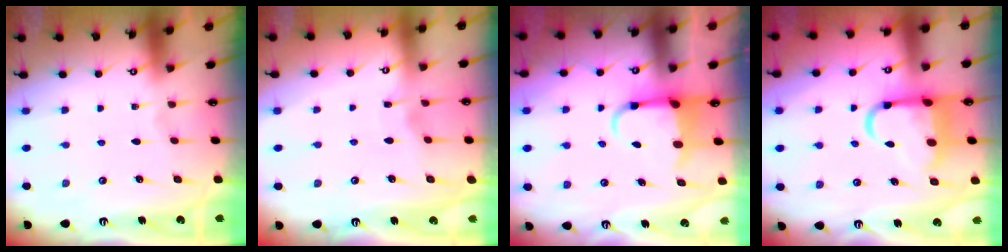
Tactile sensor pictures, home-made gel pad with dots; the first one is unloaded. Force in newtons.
{"total": 2.7, "press": 2.6, "slide": 0.3}
{"total": 4.8, "press": 4.7, "slide": 1.2}
{"total": 11.0, "press": 10.8, "slide": 1.8}